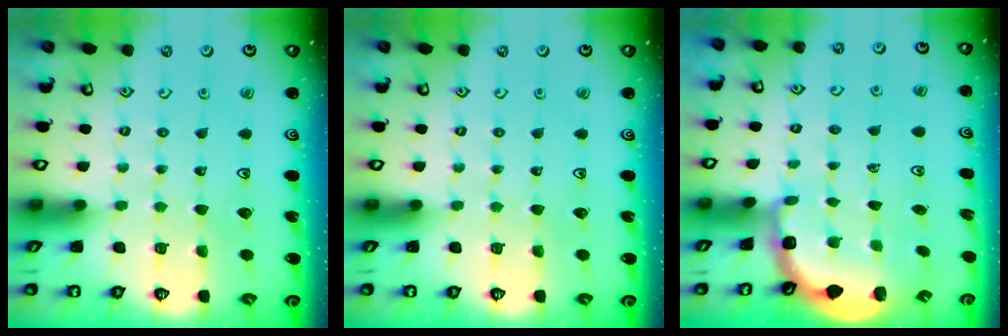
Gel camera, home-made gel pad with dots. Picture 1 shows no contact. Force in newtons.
{"total": 0.0}
{"total": 2.4, "press": 1.7, "slide": 1.6}